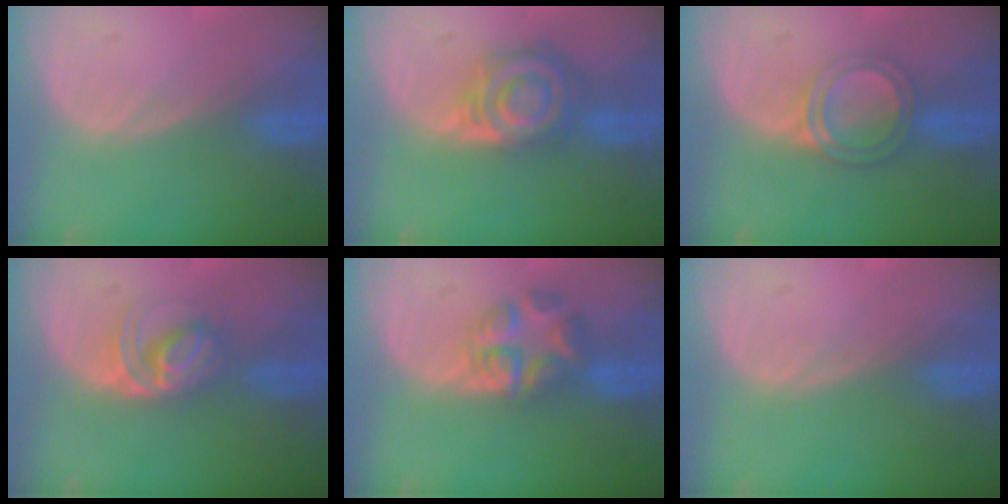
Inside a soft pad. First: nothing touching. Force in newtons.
{"total": 8.2, "press": 7.2, "slide": 3.9}
{"total": 5.0, "press": 4.5, "slide": 2.0}
{"total": 5.0, "press": 4.9, "slide": 1.0}
{"total": 5.8, "press": 5.8, "slide": 0.1}
{"total": 0.0}